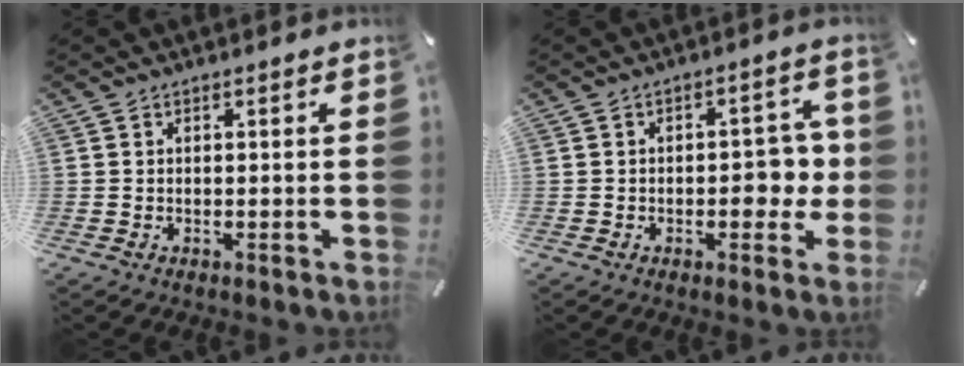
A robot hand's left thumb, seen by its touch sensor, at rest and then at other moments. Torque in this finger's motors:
{"motor_torque": [0.00, 0.07, -0.12, -0.03, 0.09]}